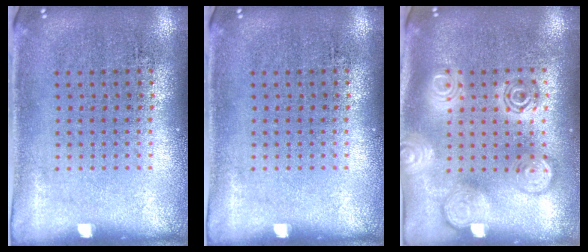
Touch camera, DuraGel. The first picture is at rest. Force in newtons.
{"total": 0.0}
{"total": 2.6, "press": 2.6, "slide": 0.3}